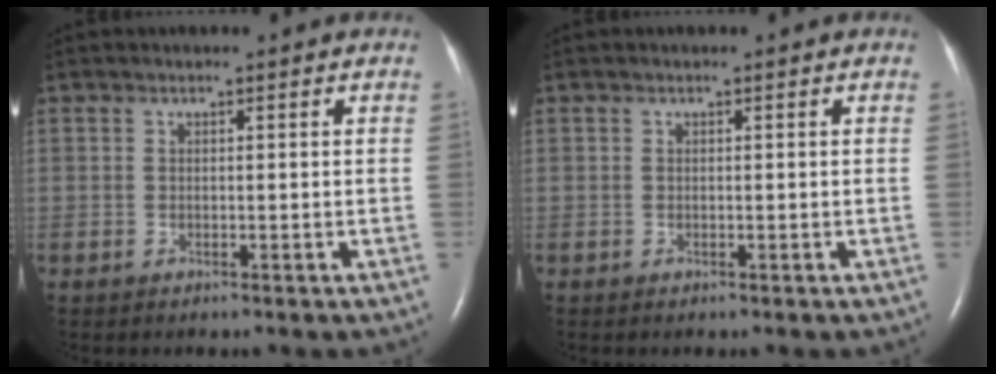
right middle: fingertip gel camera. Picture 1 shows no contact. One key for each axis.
{"total": 0.0}